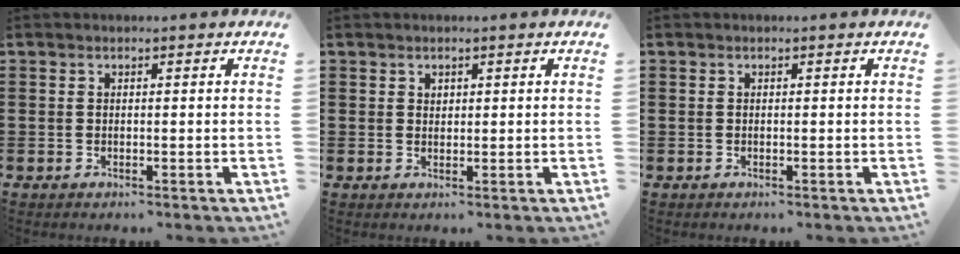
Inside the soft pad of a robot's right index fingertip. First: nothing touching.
{"total": 0.9, "force": [0.7, 0.6, 0.2], "torque": [-0.006, 0.002, 0.013]}
{"total": 0.0}